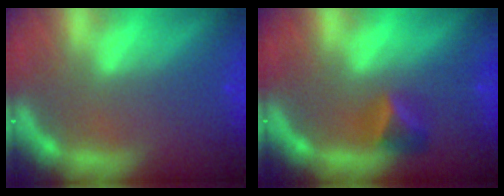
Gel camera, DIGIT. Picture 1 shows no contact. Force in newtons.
{"total": 2.4}